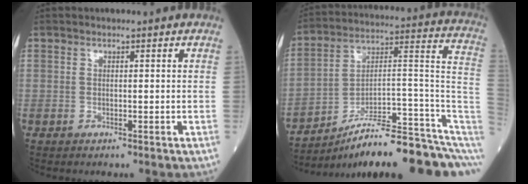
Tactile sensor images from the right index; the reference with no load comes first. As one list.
[{"total": 20.4, "force": [-14.7, 2.6, 13.9], "torque": [-0.126, 0.060, -0.216]}]